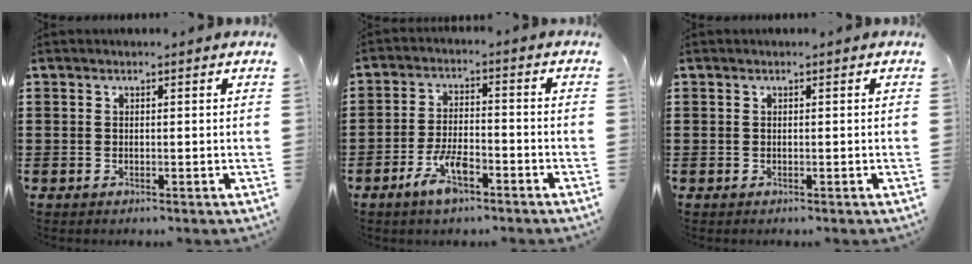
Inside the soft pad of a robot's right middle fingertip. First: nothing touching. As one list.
[{"total": 6.9, "force": [-3.9, 2.5, 5.1], "torque": [-0.107, 0.004, -0.074]}, {"total": 0.0}]